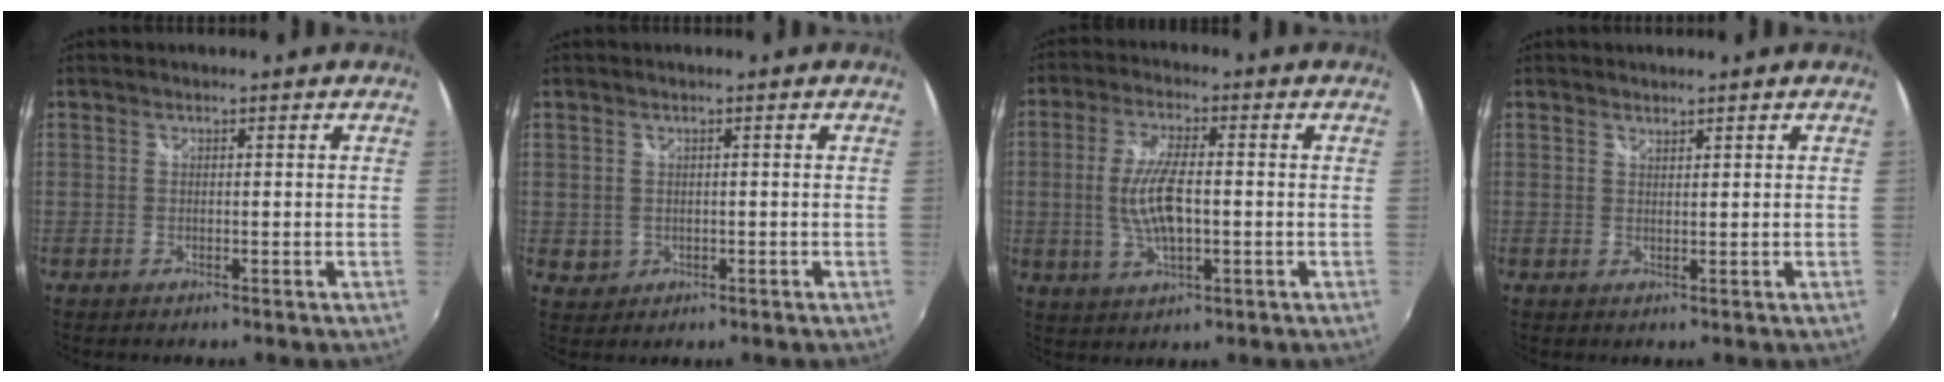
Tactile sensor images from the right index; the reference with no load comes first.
{"total": 2.2, "force": [0.1, 2.2, 0.4], "torque": [-0.002, 0.003, 0.008]}
{"total": 8.9, "force": [-0.8, 2.9, 8.4], "torque": [-0.166, -0.004, -0.013]}
{"total": 1.0, "force": [0.9, 0.3, 0.1], "torque": [-0.002, 0.001, 0.017]}